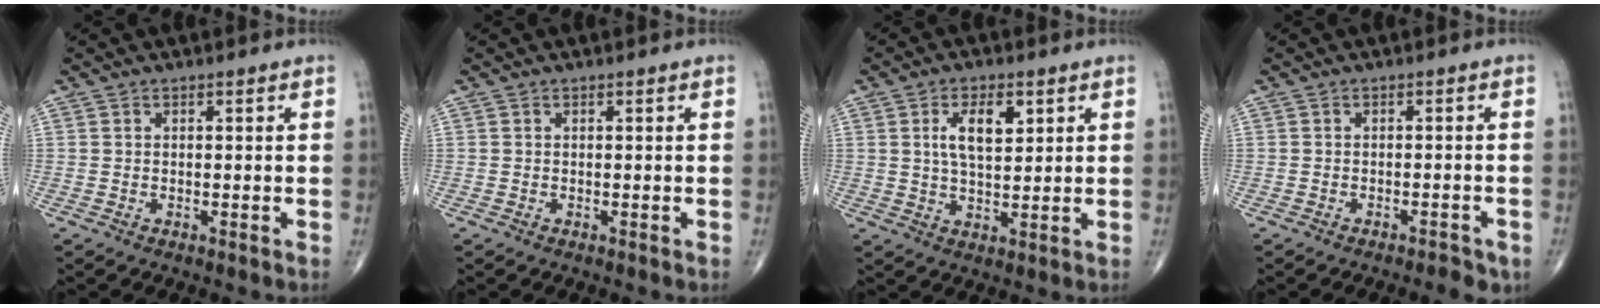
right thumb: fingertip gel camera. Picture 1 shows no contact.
{"total": 0.0}
{"total": 7.2, "force": [2.5, 3.4, 5.9], "torque": [-0.096, -0.010, 0.046]}
{"total": 4.1, "force": [-3.2, 1.4, 2.2], "torque": [-0.029, 0.016, -0.036]}